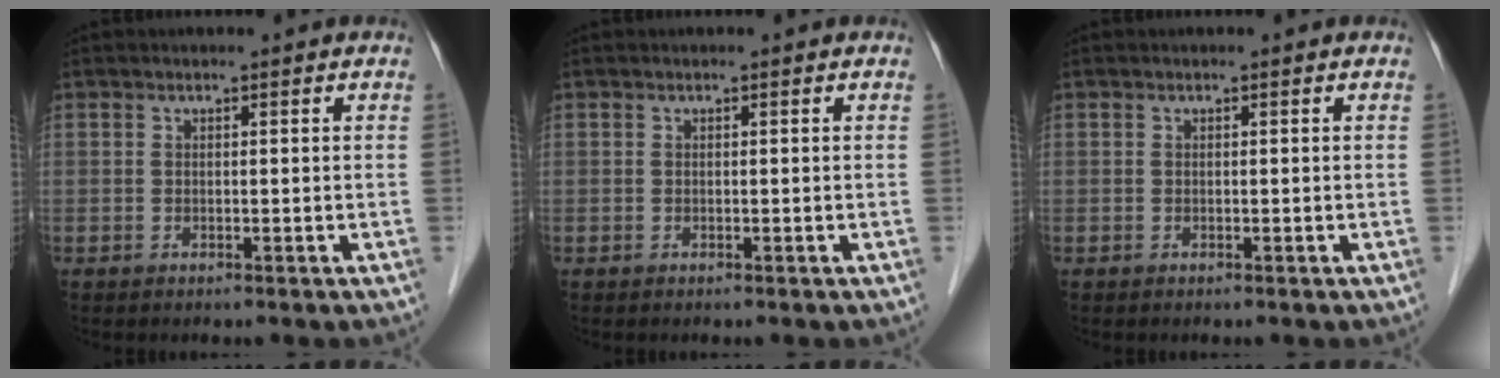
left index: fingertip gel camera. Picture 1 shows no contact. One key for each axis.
{"total": 0.0}
{"total": 0.0}